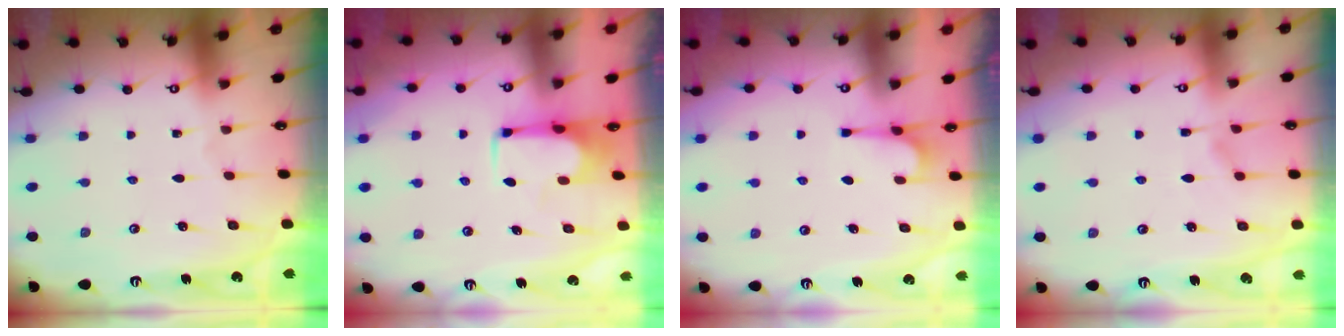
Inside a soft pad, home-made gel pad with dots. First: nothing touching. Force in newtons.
{"total": 0.0}
{"total": 2.4, "press": 2.2, "slide": 1.0}
{"total": 1.2, "press": 0.1, "slide": 1.2}